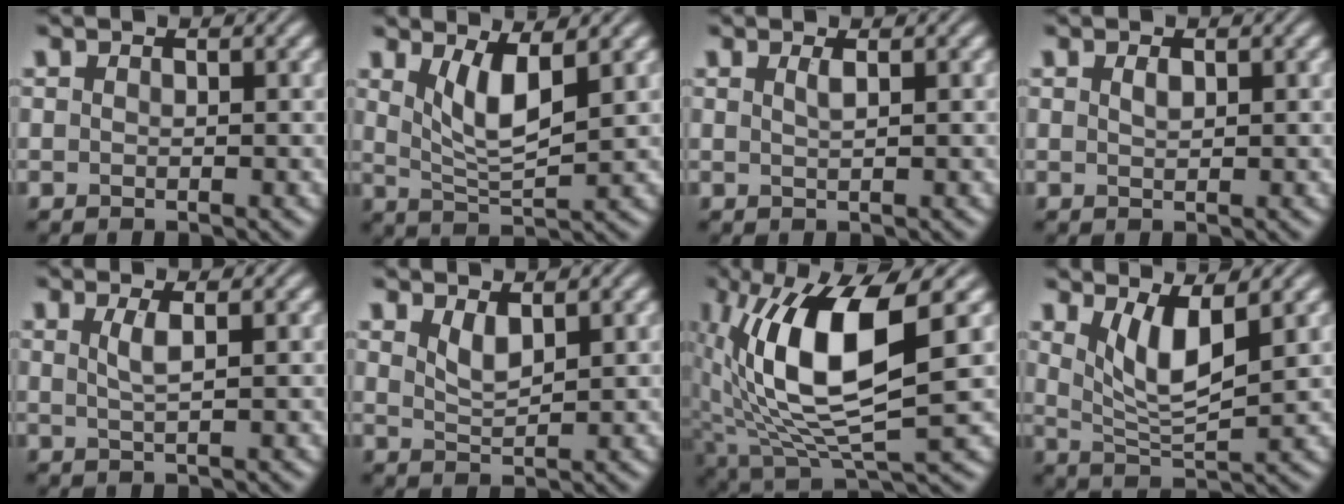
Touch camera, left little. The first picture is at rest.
{"total": 4.1, "force": [1.8, 1.1, 3.5], "torque": [-0.073, -0.010, 0.040]}
{"total": 1.1, "force": [0.5, 0.3, 0.9], "torque": [-0.011, 0.002, 0.007]}
{"total": 0.8, "force": [0.4, 0.3, 0.6], "torque": [-0.015, 0.000, 0.010]}
{"total": 1.8, "force": [0.6, 0.4, 1.6], "torque": [-0.031, -0.001, 0.008]}
{"total": 1.9, "force": [1.3, 0.6, 1.3], "torque": [-0.029, -0.006, 0.029]}
{"total": 11.7, "force": [1.7, 4.2, 10.8], "torque": [-0.211, -0.006, 0.035]}
{"total": 4.6, "force": [2.1, 1.2, 3.9], "torque": [-0.077, -0.012, 0.046]}